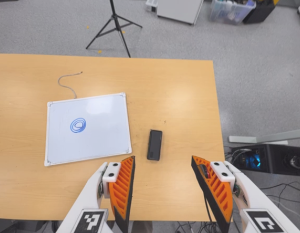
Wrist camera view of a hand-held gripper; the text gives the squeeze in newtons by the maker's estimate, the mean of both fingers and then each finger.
{"total": 0.0}